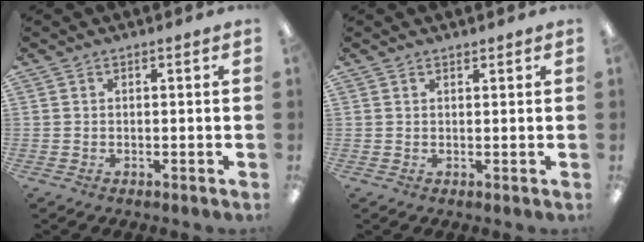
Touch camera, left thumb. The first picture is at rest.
{"total": 0.9, "force": [0.8, 0.3, 0.1], "torque": [-0.003, 0.000, 0.016]}